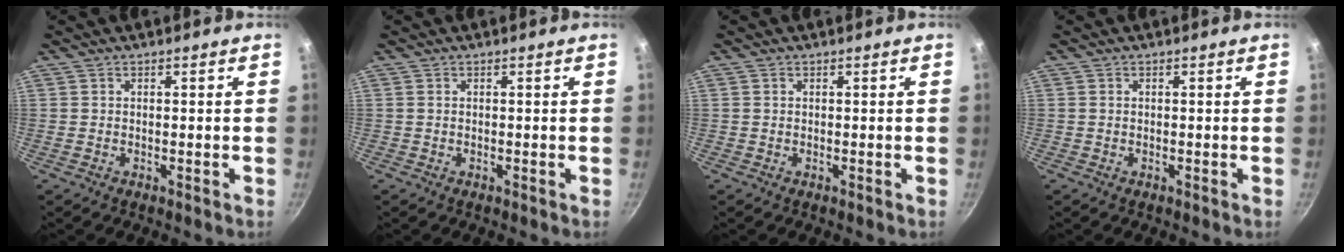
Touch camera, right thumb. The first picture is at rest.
{"total": 0.0}
{"total": 0.0}
{"total": 0.0}